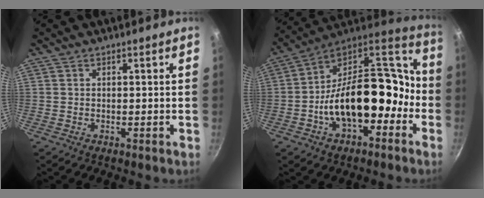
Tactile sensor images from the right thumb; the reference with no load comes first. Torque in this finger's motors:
{"motor_torque": [2.53, 2.48, 2.18, -0.59, 0.22]}